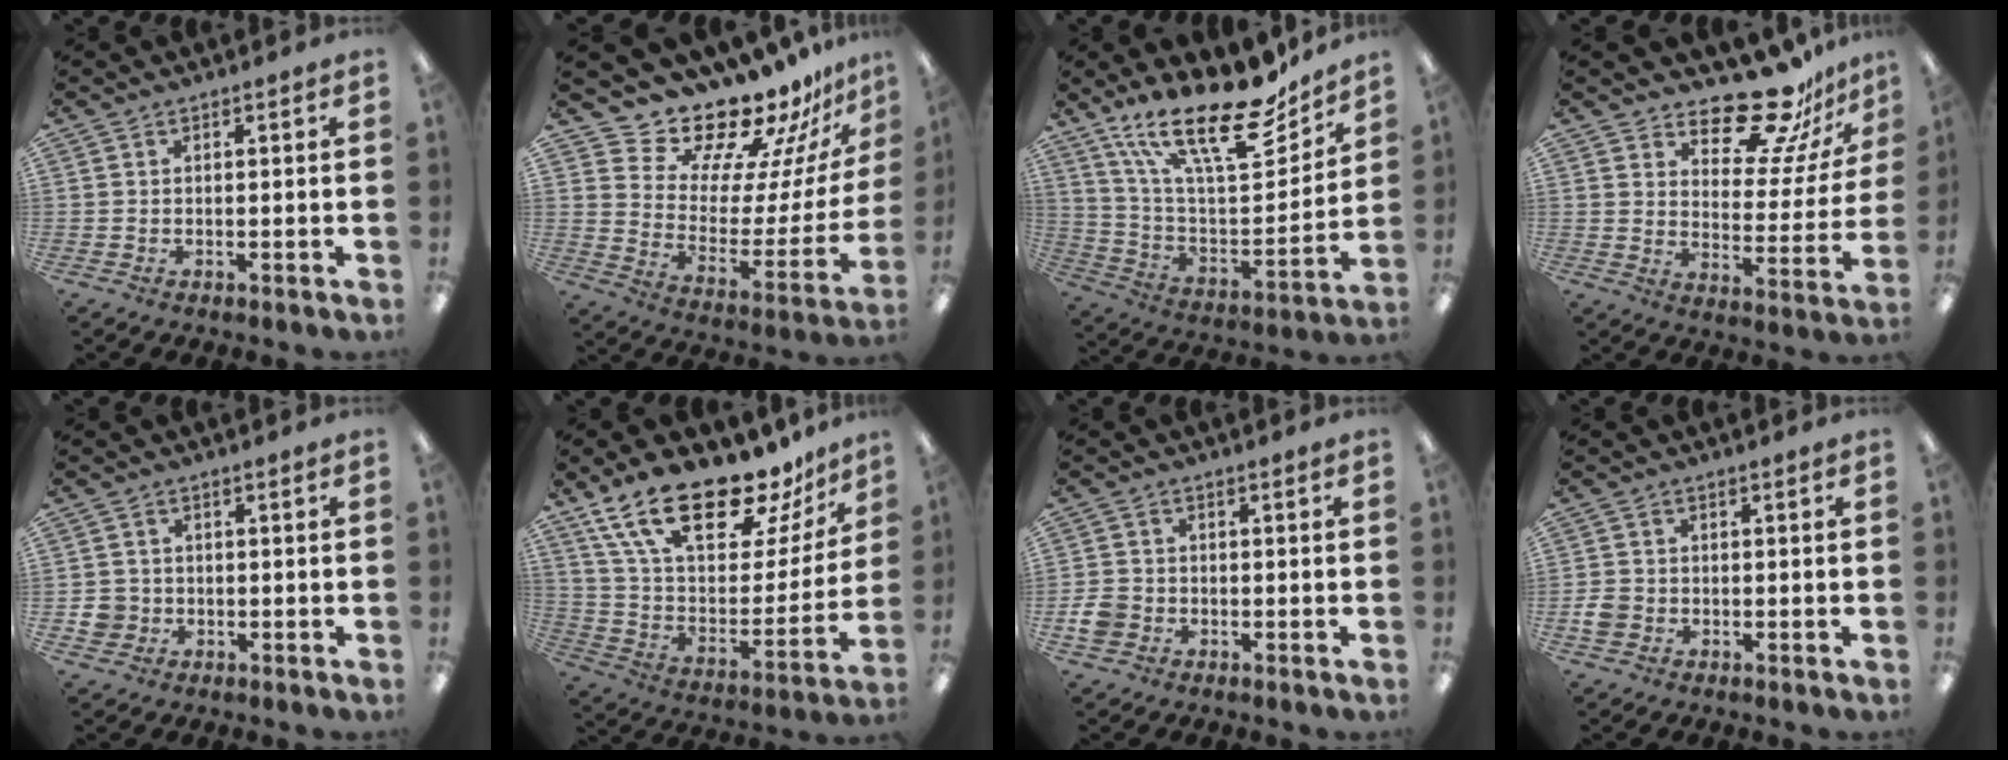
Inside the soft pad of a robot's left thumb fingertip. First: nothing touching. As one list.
[{"total": 15.4, "force": [14.9, 3.7, 1.5], "torque": [-0.035, -0.152, 0.253]}, {"total": 24.5, "force": [17.7, 8.0, 14.9], "torque": [-0.246, -0.111, 0.305]}, {"total": 16.9, "force": [14.0, 6.2, 7.2], "torque": [-0.108, -0.107, 0.242]}, {"total": 4.4, "force": [-0.8, 4.2, 1.1], "torque": [-0.019, 0.005, -0.015]}, {"total": 24.3, "force": [18.0, 8.8, 13.8], "torque": [-0.246, -0.112, 0.315]}, {"total": 4.5, "force": [-1.5, 3.9, 1.8], "torque": [-0.026, 0.007, -0.028]}, {"total": 3.4, "force": [-1.1, 2.9, 1.4], "torque": [-0.020, 0.009, -0.019]}]